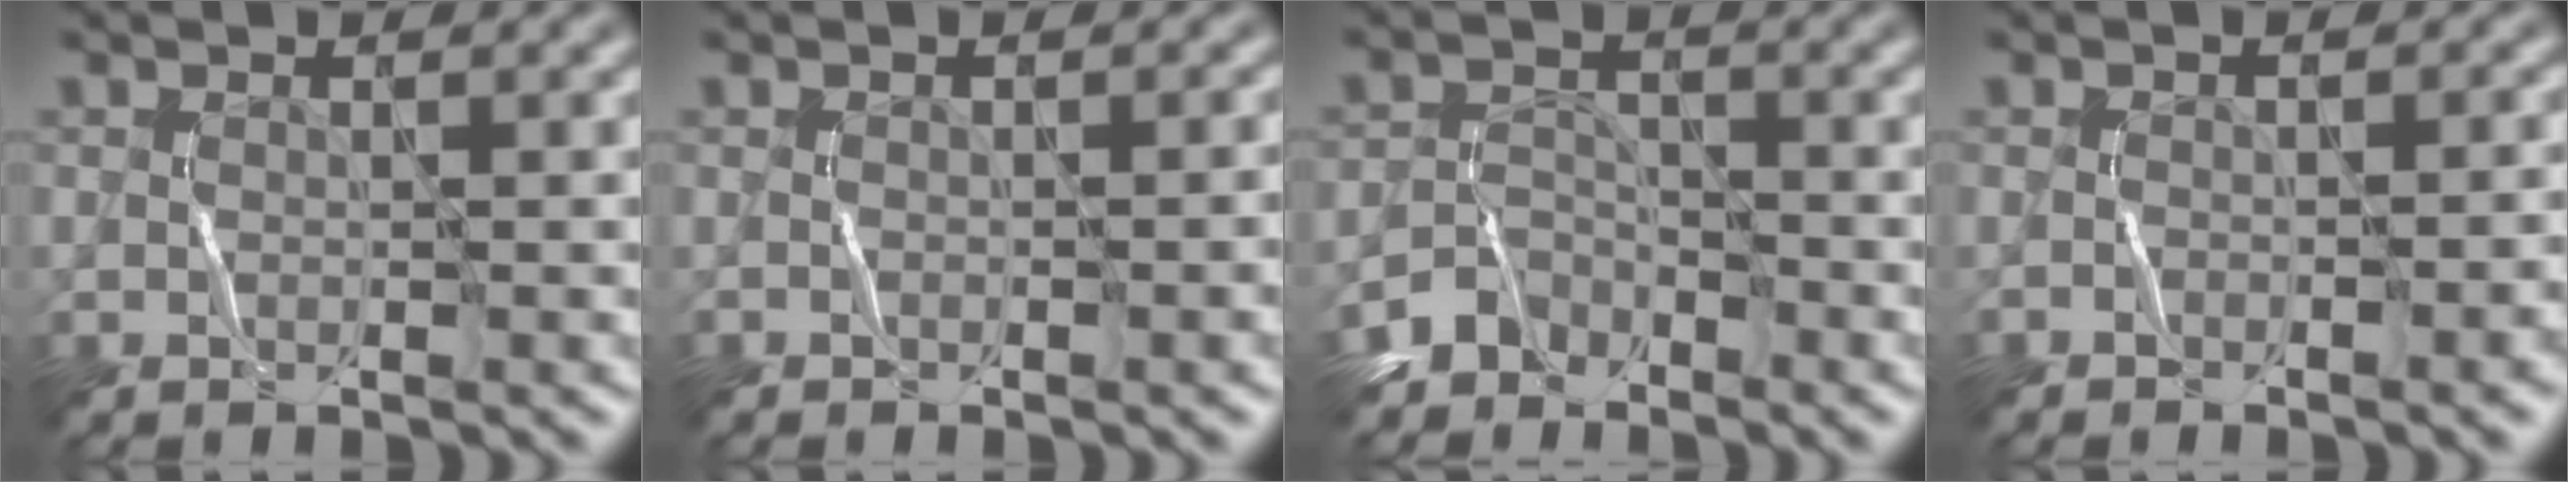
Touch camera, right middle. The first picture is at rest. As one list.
[{"total": 1.9, "force": [-0.9, 0.8, 1.6], "torque": [-0.002, 0.016, -0.008]}, {"total": 2.4, "force": [-2.1, 1.0, -0.4], "torque": [0.009, 0.015, -0.046]}, {"total": 2.6, "force": [-1.9, 0.7, 1.6], "torque": [-0.011, 0.019, -0.022]}]